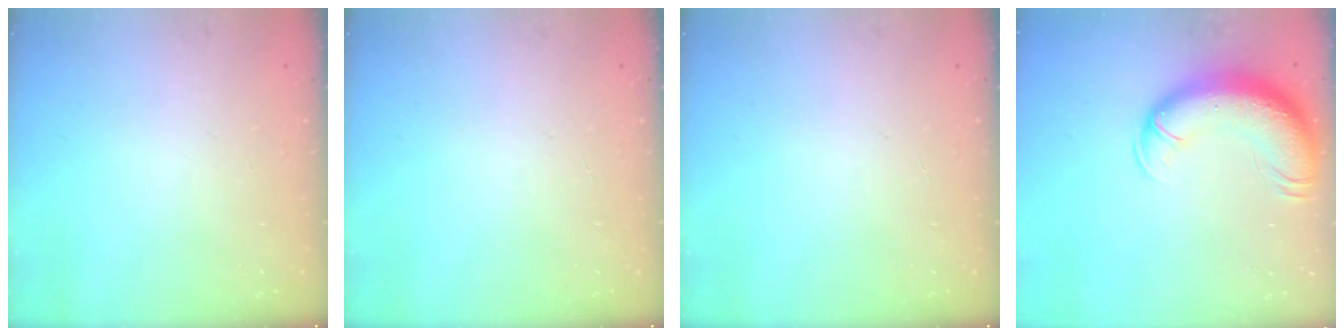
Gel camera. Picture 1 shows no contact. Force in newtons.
{"total": 0.0}
{"total": 0.0}
{"total": 16.2, "press": 15.8, "slide": 3.6}